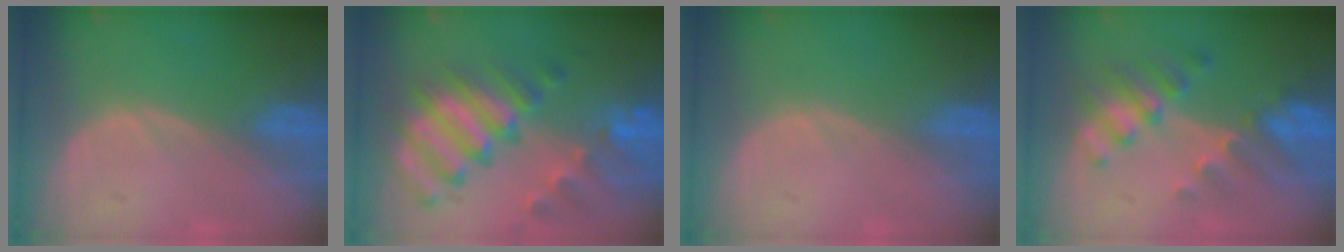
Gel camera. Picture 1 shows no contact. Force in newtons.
{"total": 11.5, "press": 9.9, "slide": 5.8}
{"total": 0.0}
{"total": 7.7, "press": 6.9, "slide": 3.4}